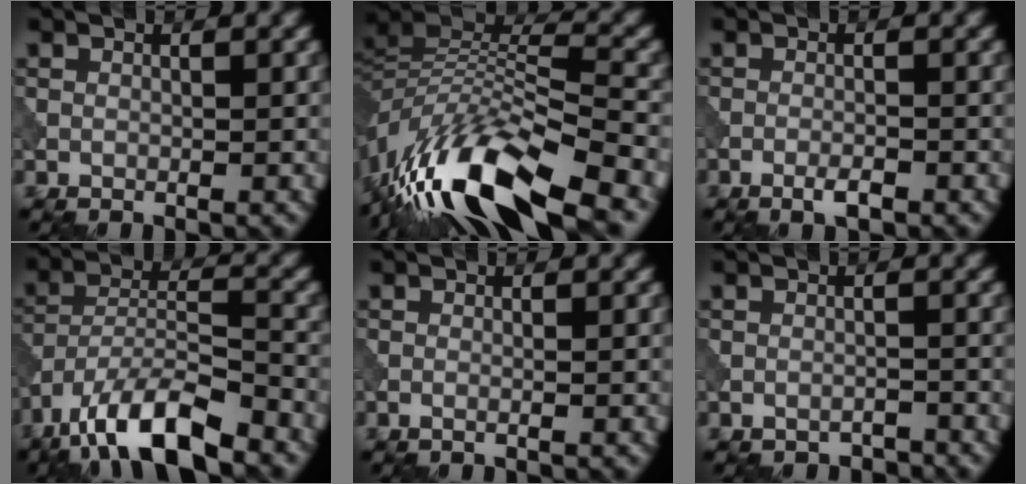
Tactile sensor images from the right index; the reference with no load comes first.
{"total": 14.4, "force": [-8.6, 4.7, 10.5], "torque": [-0.218, 0.015, -0.165]}
{"total": 1.7, "force": [-1.1, 0.3, 1.3], "torque": [-0.022, 0.002, -0.023]}
{"total": 10.5, "force": [-7.5, 3.1, 6.7], "torque": [-0.113, 0.006, -0.144]}
{"total": 0.8, "force": [-0.2, 0.2, 0.7], "torque": [-0.012, -0.003, -0.011]}
{"total": 1.8, "force": [-1.8, 0.2, 0.2], "torque": [0.000, 0.002, -0.030]}